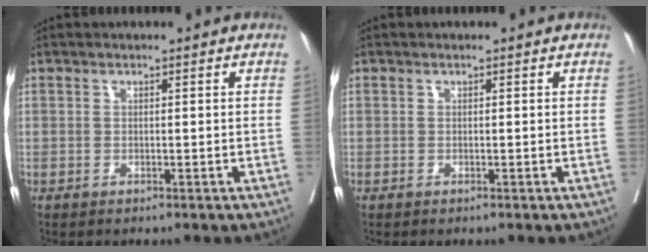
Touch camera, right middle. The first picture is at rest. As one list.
[{"total": 0.0}]